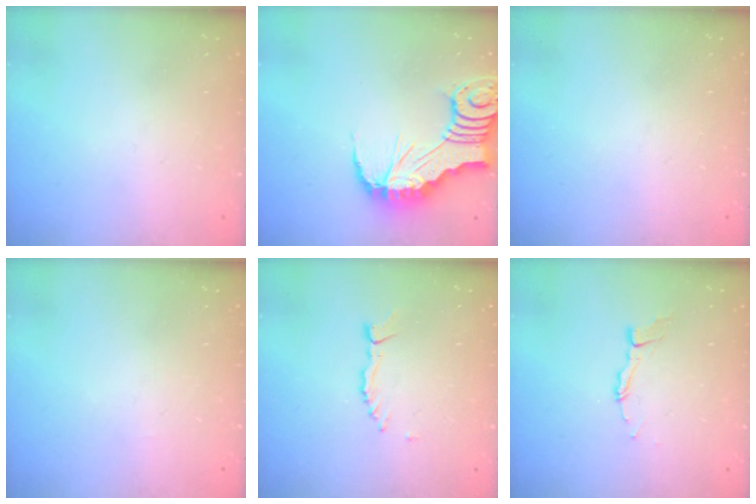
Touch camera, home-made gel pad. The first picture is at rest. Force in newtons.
{"total": 12.7, "press": 12.6, "slide": 1.4}
{"total": 0.0}
{"total": 0.0}
{"total": 1.7, "press": 1.7, "slide": 0.2}
{"total": 4.0, "press": 4.0, "slide": 0.2}